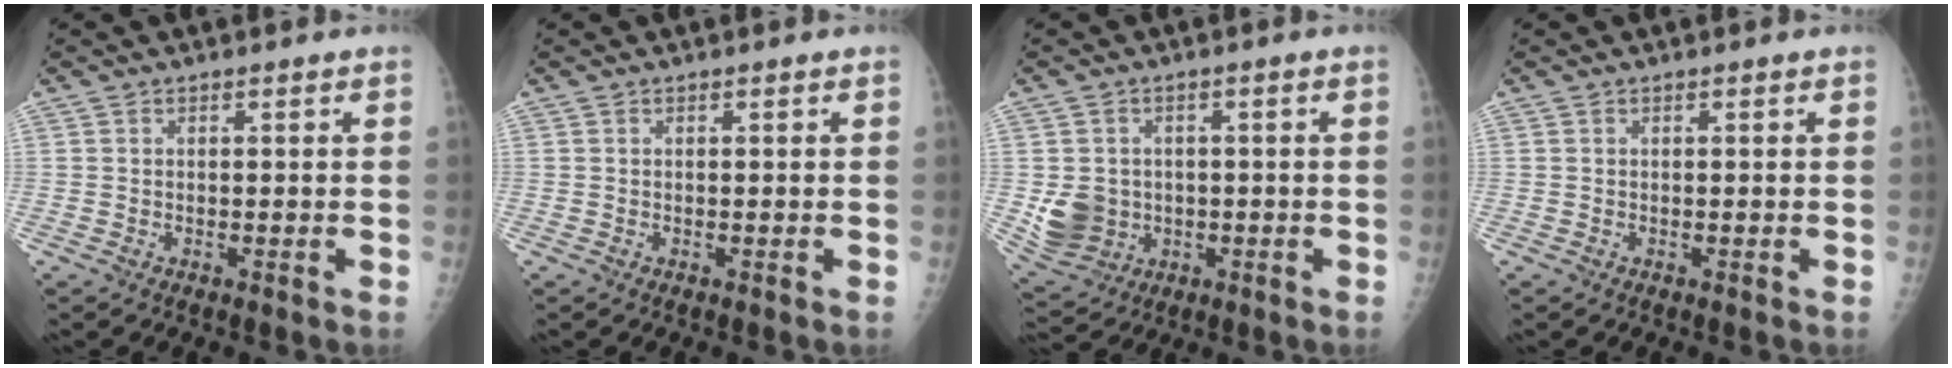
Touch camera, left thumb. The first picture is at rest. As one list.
[{"total": 0.0}, {"total": 7.6, "force": [-0.7, 6.8, 3.2], "torque": [-0.039, 0.003, 0.003]}, {"total": 0.0}]